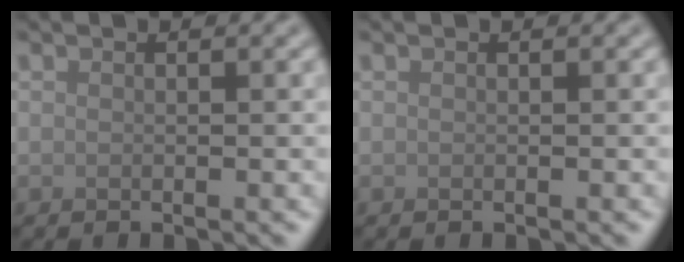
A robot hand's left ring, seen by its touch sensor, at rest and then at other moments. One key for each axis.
{"total": 0.0}